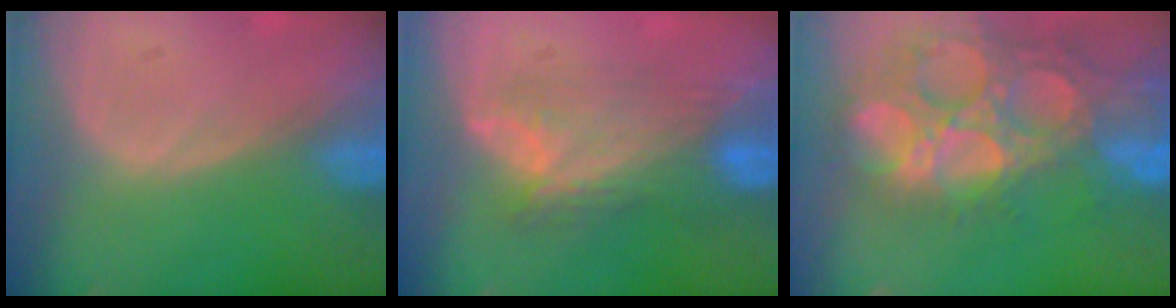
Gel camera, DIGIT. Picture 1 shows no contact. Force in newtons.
{"total": 7.6, "press": 7.2, "slide": 2.2}
{"total": 15.1, "press": 12.5, "slide": 8.5}